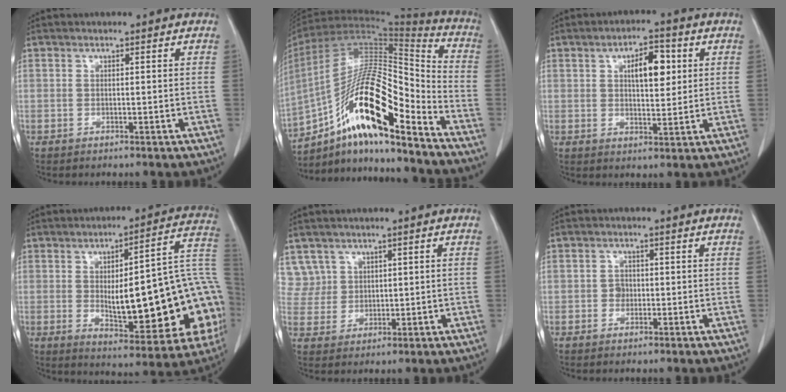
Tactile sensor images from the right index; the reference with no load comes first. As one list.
[{"total": 22.3, "force": [-13.2, 4.5, 17.4], "torque": [-0.326, 0.004, -0.229]}, {"total": 6.8, "force": [2.0, 2.7, 5.9], "torque": [-0.093, 0.008, 0.034]}, {"total": 24.9, "force": [-2.9, 6.4, 23.9], "torque": [-0.237, 0.030, -0.018]}, {"total": 4.9, "force": [2.7, 4.0, -0.5], "torque": [0.023, 0.012, 0.059]}, {"total": 1.6, "force": [-0.2, 1.4, 0.6], "torque": [-0.003, 0.008, -0.002]}]